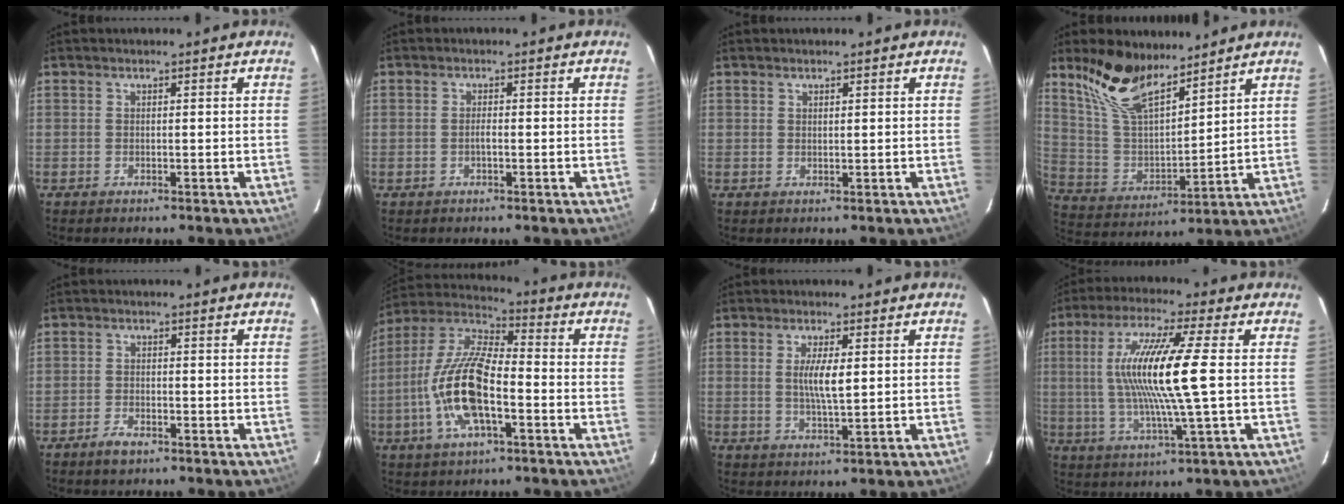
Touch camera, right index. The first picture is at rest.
{"total": 0.9, "force": [-0.4, 0.2, 0.8], "torque": [-0.015, 0.001, -0.008]}
{"total": 0.6, "force": [0.6, 0.2, 0.2], "torque": [-0.005, 0.002, 0.011]}
{"total": 14.5, "force": [10.8, 5.5, 8.0], "torque": [-0.167, 0.014, 0.220]}
{"total": 2.8, "force": [-2.1, 1.1, 1.5], "torque": [-0.037, 0.000, -0.041]}
{"total": 16.0, "force": [-4.9, 5.7, 14.1], "torque": [-0.290, -0.002, -0.102]}
{"total": 4.7, "force": [0.8, 1.1, 4.5], "torque": [-0.085, -0.004, 0.015]}
{"total": 14.7, "force": [0.8, 0.2, 14.6], "torque": [-0.277, -0.002, 0.016]}